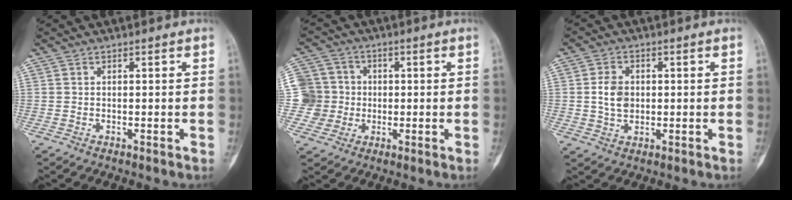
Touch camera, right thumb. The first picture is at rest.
{"total": 9.8, "force": [-0.2, 9.7, 1.0], "torque": [0.008, 0.026, -0.004]}
{"total": 5.3, "force": [0.3, 4.0, 3.5], "torque": [-0.051, 0.001, 0.006]}